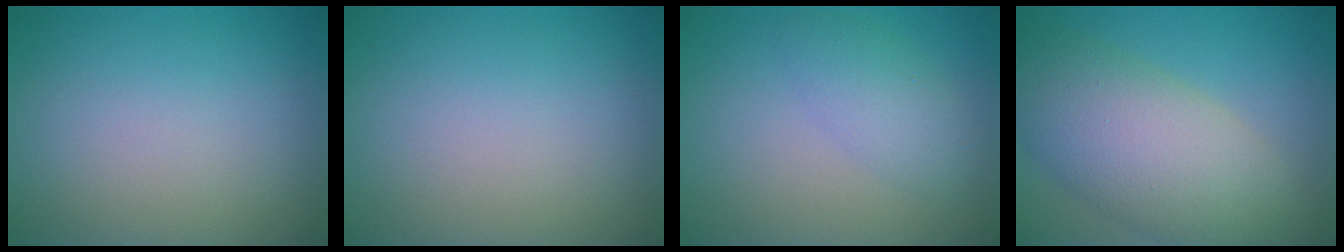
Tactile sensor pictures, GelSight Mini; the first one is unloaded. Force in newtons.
{"total": 0.0}
{"total": 2.8, "press": 2.8, "slide": 0.1}
{"total": 9.1, "press": 9.1, "slide": 0.3}